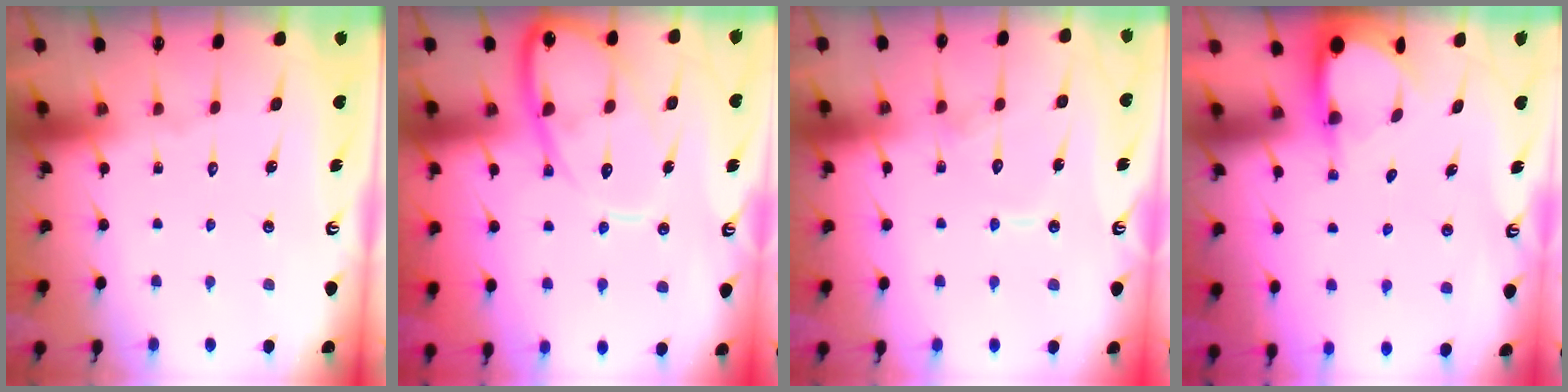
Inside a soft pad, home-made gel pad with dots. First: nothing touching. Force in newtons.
{"total": 14.8, "press": 14.7, "slide": 1.5}
{"total": 9.0, "press": 9.0, "slide": 0.8}
{"total": 3.4, "press": 3.4, "slide": 0.2}